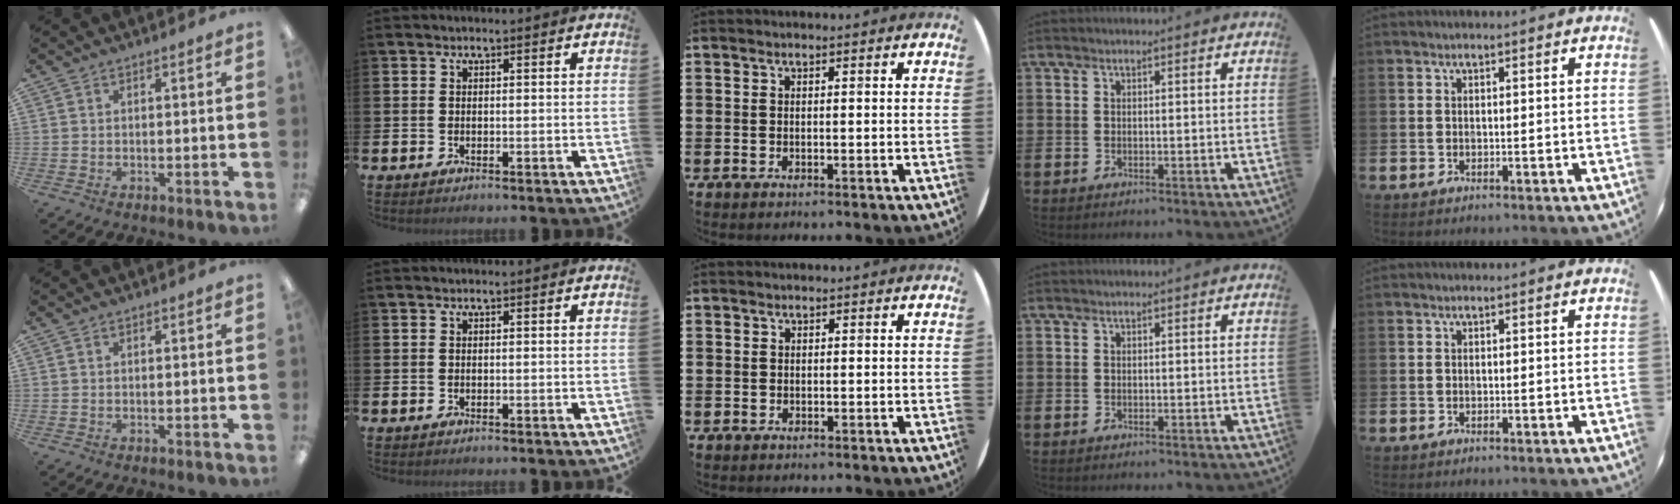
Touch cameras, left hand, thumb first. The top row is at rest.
{"middle": {"total": 0.5, "force": [0.3, 0.5, -0.1], "torque": [0.009, 0.001, 0.003]}}